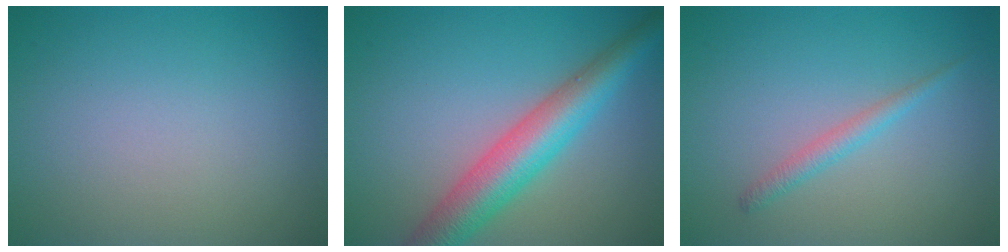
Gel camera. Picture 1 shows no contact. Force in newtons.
{"total": 6.3, "press": 6.3, "slide": 0.1}
{"total": 1.4, "press": 1.4, "slide": 0.1}